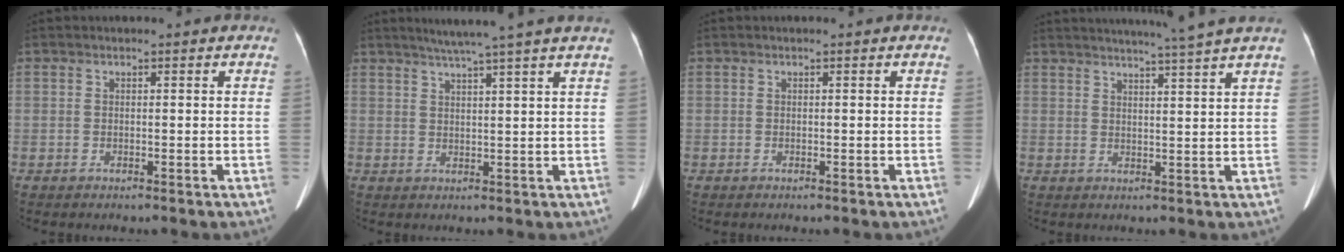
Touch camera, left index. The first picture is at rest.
{"total": 8.0, "force": [6.4, -1.7, 4.6], "torque": [-0.066, 0.014, 0.083]}
{"total": 0.0}
{"total": 8.9, "force": [7.7, -2.0, 3.9], "torque": [-0.055, -0.006, 0.094]}